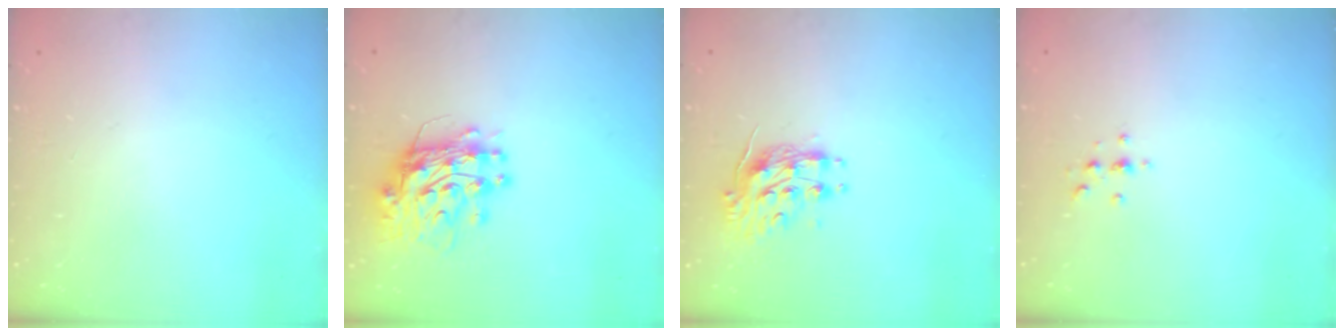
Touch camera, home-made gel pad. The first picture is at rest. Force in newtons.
{"total": 12.9, "press": 12.8, "slide": 1.3}
{"total": 9.4, "press": 9.4, "slide": 0.3}
{"total": 2.2, "press": 2.1, "slide": 0.2}